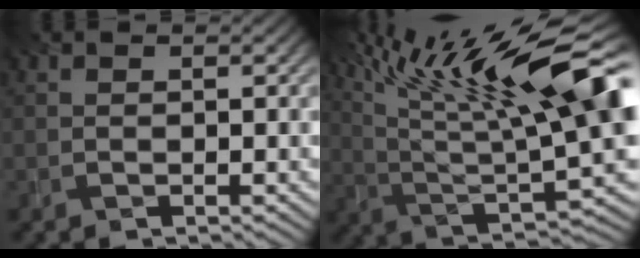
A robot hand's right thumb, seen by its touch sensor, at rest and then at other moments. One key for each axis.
{"total": 18.3, "fx": 8.7, "fy": 3.9, "fz": 15.6, "tx": -0.272, "ty": 0.009, "tz": 0.168}